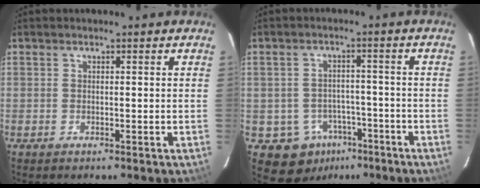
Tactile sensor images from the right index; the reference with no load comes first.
{"total": 7.9, "force": [-4.3, 6.4, 1.5], "torque": [-0.037, 0.027, -0.042]}